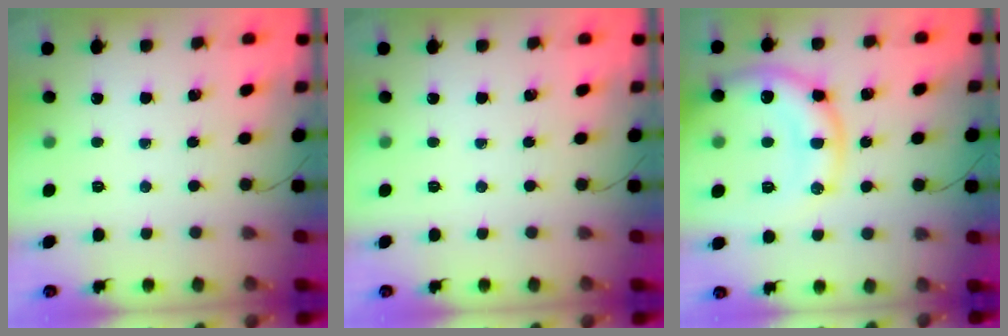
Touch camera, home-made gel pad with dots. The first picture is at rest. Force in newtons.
{"total": 0.0}
{"total": 15.2, "press": 15.1, "slide": 1.7}